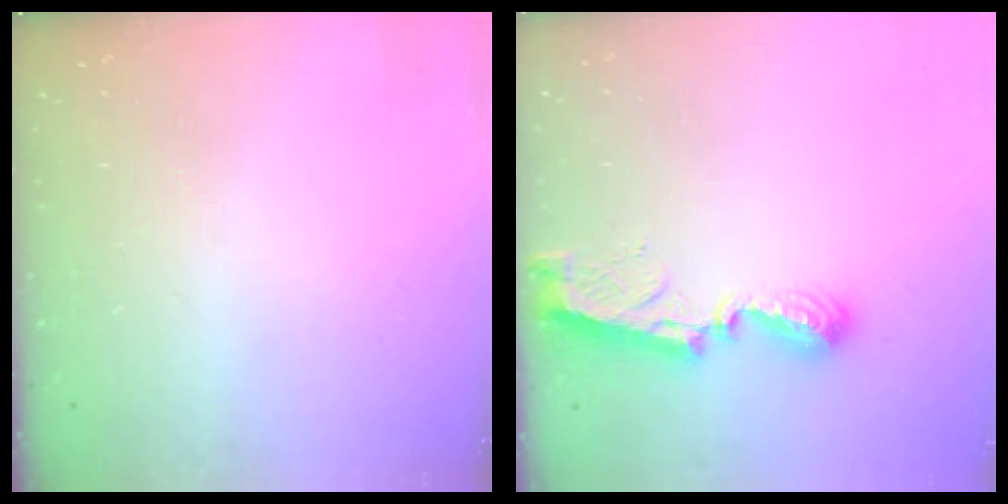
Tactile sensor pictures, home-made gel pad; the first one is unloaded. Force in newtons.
{"total": 9.2, "press": 9.2, "slide": 0.6}